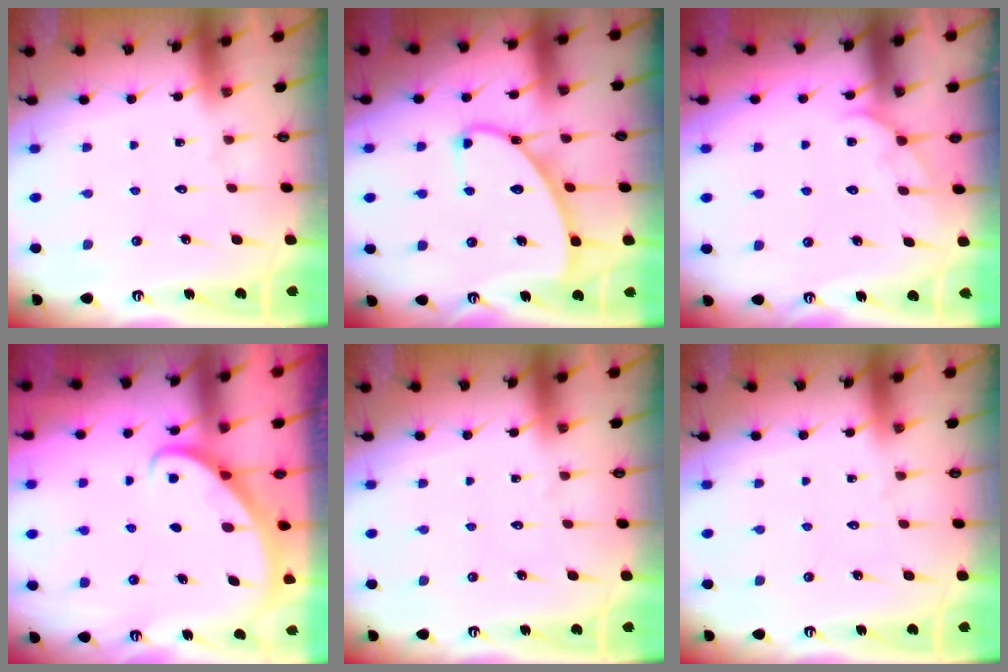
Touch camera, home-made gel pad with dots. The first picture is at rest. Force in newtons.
{"total": 9.4, "press": 9.4, "slide": 0.2}
{"total": 4.4, "press": 4.4, "slide": 0.3}
{"total": 2.9, "press": 2.9, "slide": 0.2}
{"total": 0.0}
{"total": 0.0}